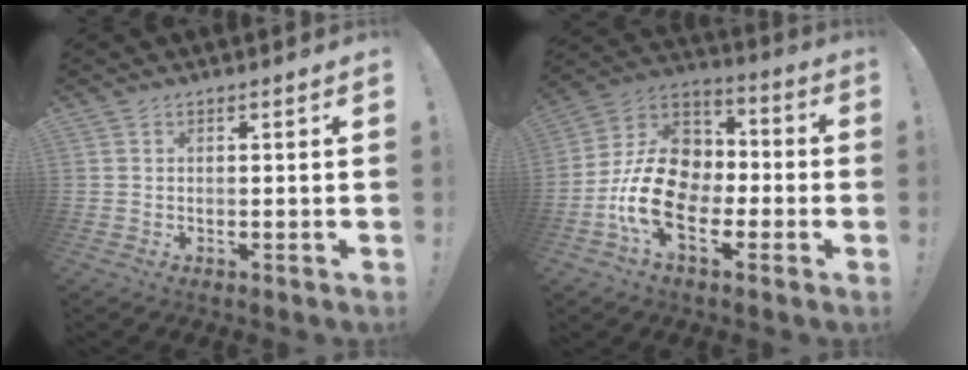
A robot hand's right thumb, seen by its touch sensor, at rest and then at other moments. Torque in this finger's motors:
{"motor_torque": [1.94, 2.13, 1.57, -1.20, 0.49]}